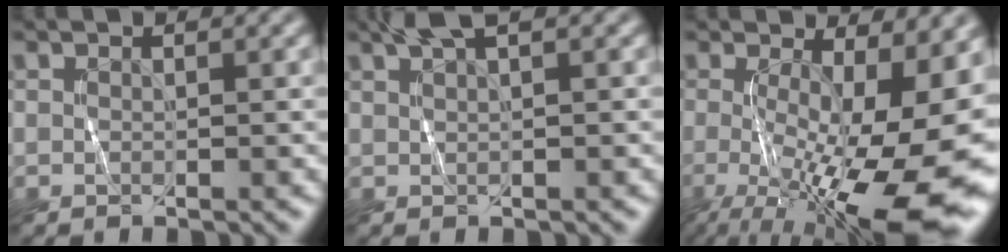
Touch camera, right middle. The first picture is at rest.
{"total": 2.6, "force": [1.6, 0.5, 1.9], "torque": [-0.031, 0.006, 0.031]}
{"total": 16.8, "force": [-3.0, 6.3, 15.3], "torque": [-0.212, -0.033, -0.031]}